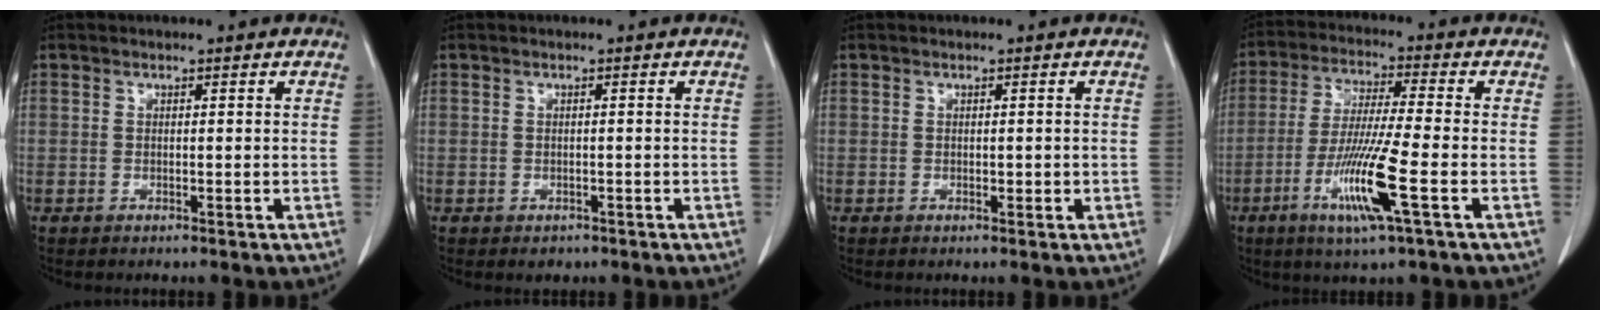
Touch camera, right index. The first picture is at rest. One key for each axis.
{"total": 1.1, "fx": -0.7, "fy": 0.8, "fz": 0.3, "tx": -0.006, "ty": 0.001, "tz": -0.006}
{"total": 0.8, "fx": -0.1, "fy": 0.5, "fz": 0.6, "tx": -0.006, "ty": 0.001, "tz": 0.001}
{"total": 11.5, "fx": -4.2, "fy": -0.4, "fz": 10.7, "tx": -0.213, "ty": -0.022, "tz": -0.084}